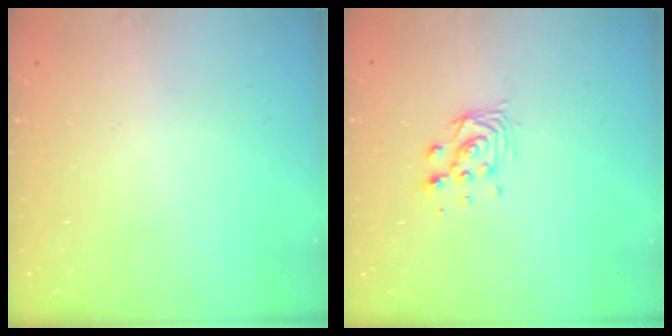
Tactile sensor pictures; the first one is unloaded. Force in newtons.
{"total": 6.8, "press": 6.8, "slide": 0.5}